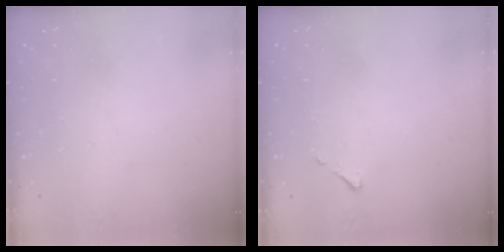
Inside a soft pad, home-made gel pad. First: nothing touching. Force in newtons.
{"total": 2.5, "press": 2.5, "slide": 0.3}